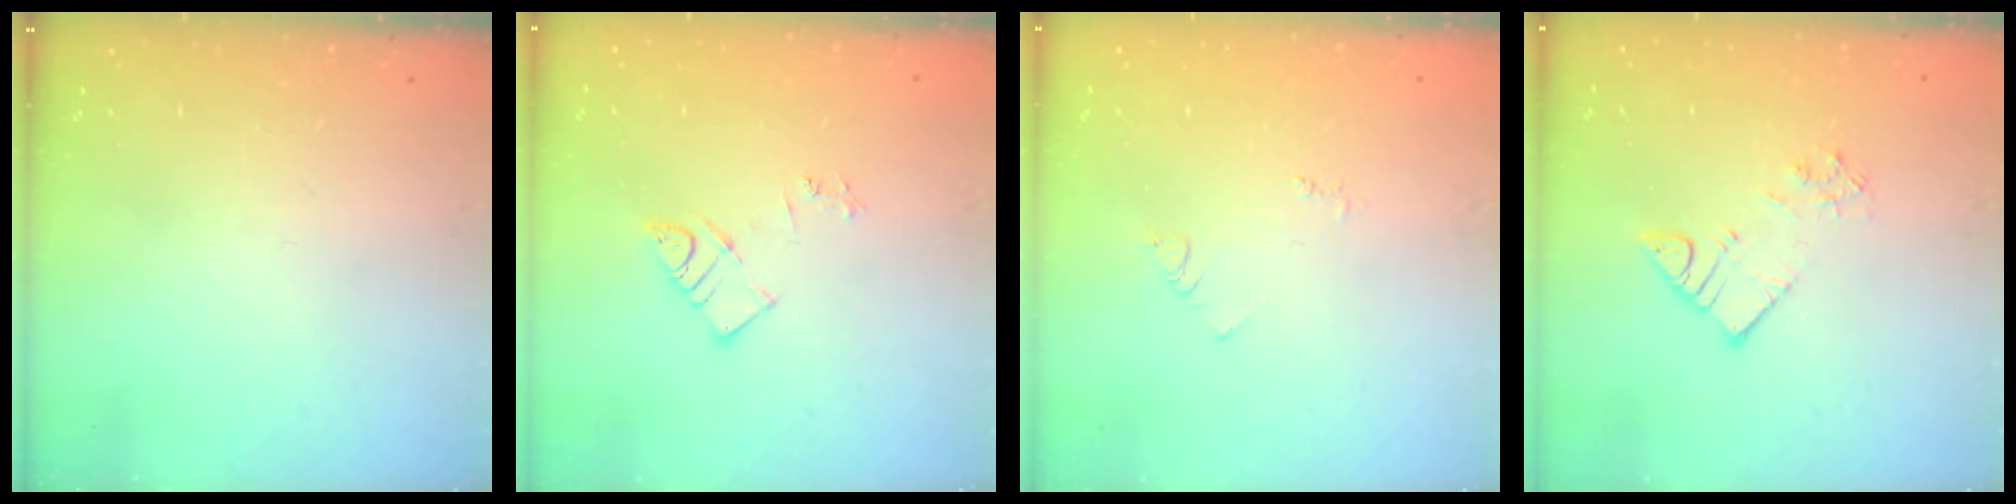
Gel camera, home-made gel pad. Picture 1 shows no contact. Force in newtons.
{"total": 6.0, "press": 6.0, "slide": 0.2}
{"total": 2.9, "press": 2.9, "slide": 0.4}
{"total": 6.3, "press": 6.3, "slide": 0.4}